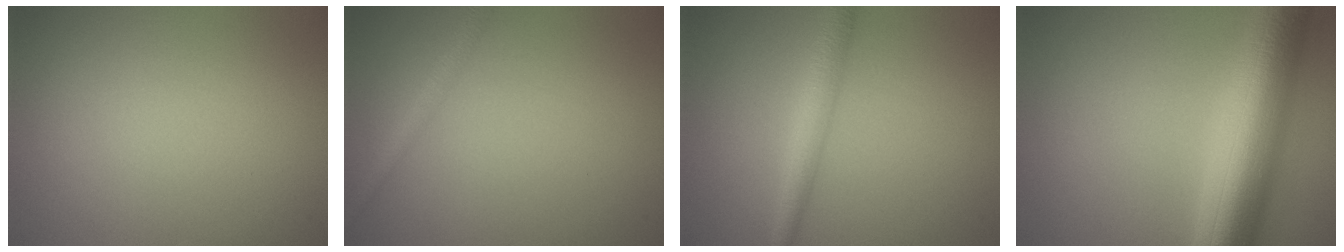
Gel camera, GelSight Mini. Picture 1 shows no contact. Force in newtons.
{"total": 1.7, "press": 1.7, "slide": 0.1}
{"total": 2.7, "press": 2.7, "slide": 0.1}
{"total": 10.7, "press": 10.7, "slide": 0.1}